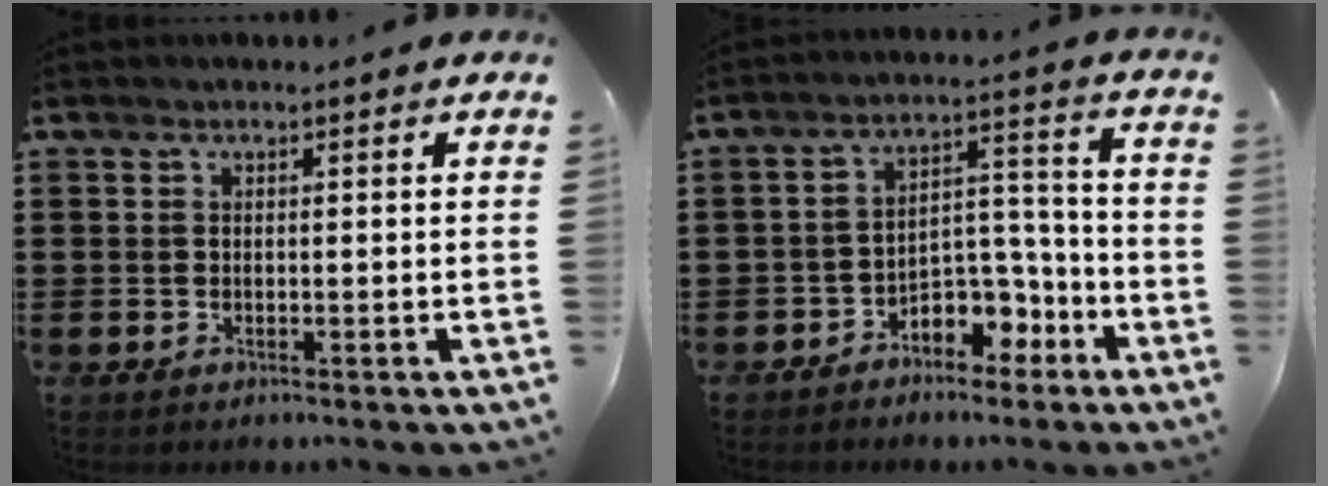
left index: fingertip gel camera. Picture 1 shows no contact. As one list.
[{"total": 6.0, "force": [-4.2, 3.5, 2.3], "torque": [-0.043, 0.019, -0.081]}]